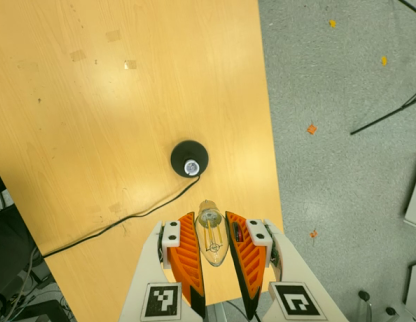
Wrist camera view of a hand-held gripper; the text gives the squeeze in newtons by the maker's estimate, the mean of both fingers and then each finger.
{"total": 11.3, "left": 11.8, "right": 10.9}